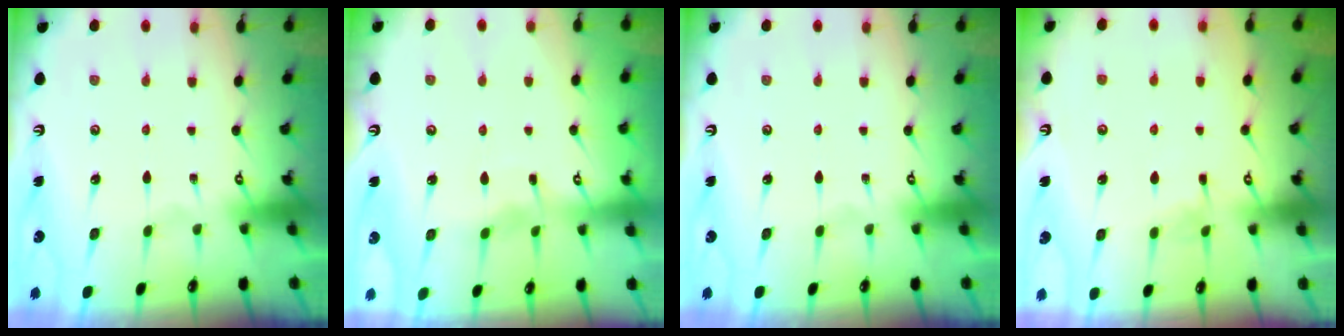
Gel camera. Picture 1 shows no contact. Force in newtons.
{"total": 3.2, "press": 3.2, "slide": 0.4}
{"total": 0.0}
{"total": 4.8, "press": 4.7, "slide": 0.5}